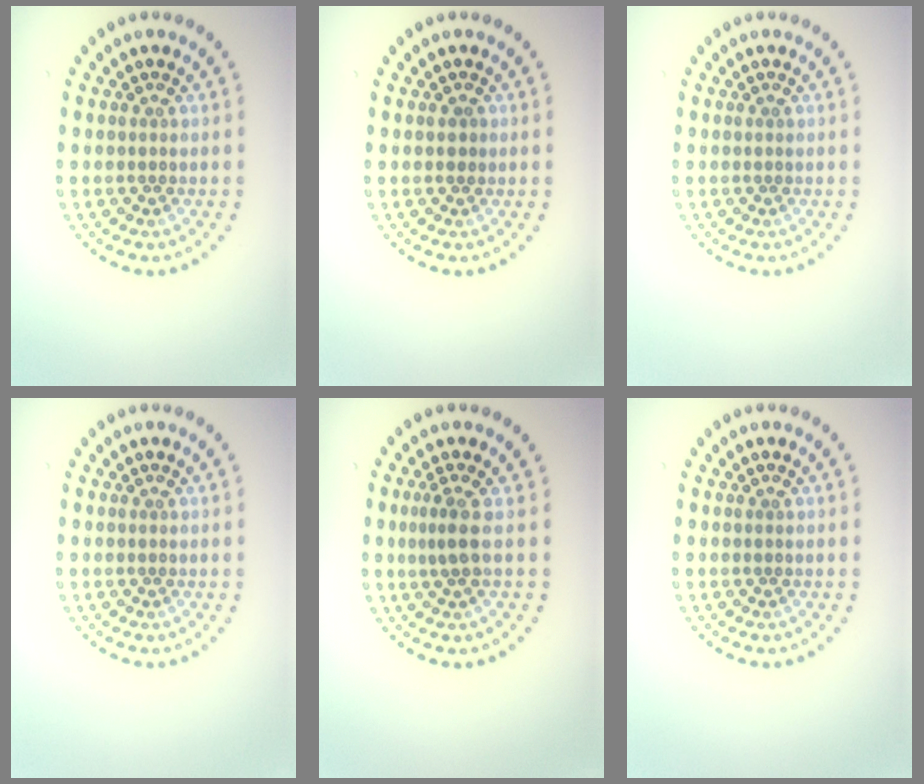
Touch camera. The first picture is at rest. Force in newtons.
{"total": 0.8, "press": 0.8, "slide": 0.2}
{"total": 0.0}
{"total": 0.0}
{"total": 1.9, "press": 1.4, "slide": 1.3}
{"total": 0.0}